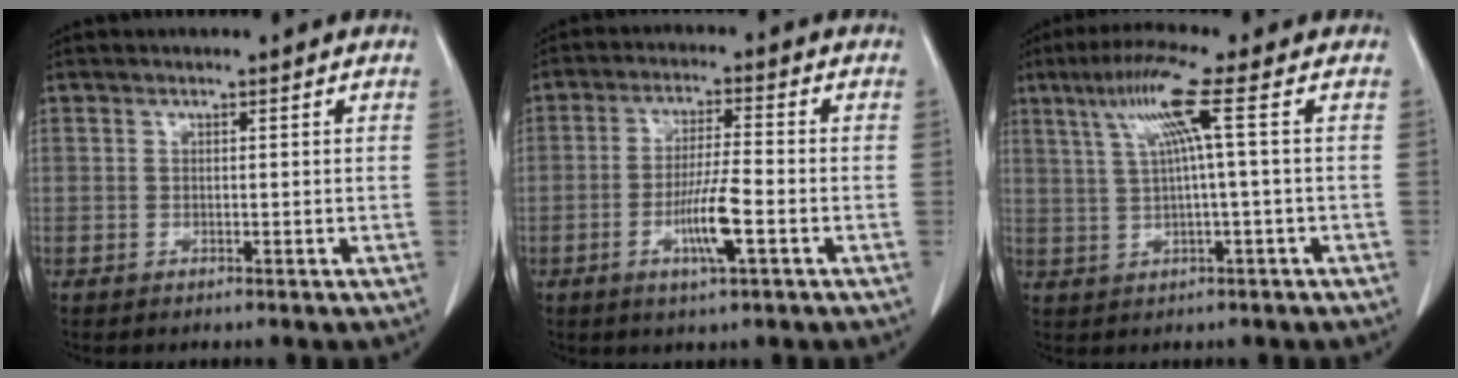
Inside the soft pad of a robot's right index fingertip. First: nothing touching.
{"total": 7.5, "force": [-2.8, 0.7, 7.0], "torque": [-0.132, -0.004, -0.050]}
{"total": 7.7, "force": [2.2, -1.0, 7.3], "torque": [-0.143, 0.024, 0.050]}